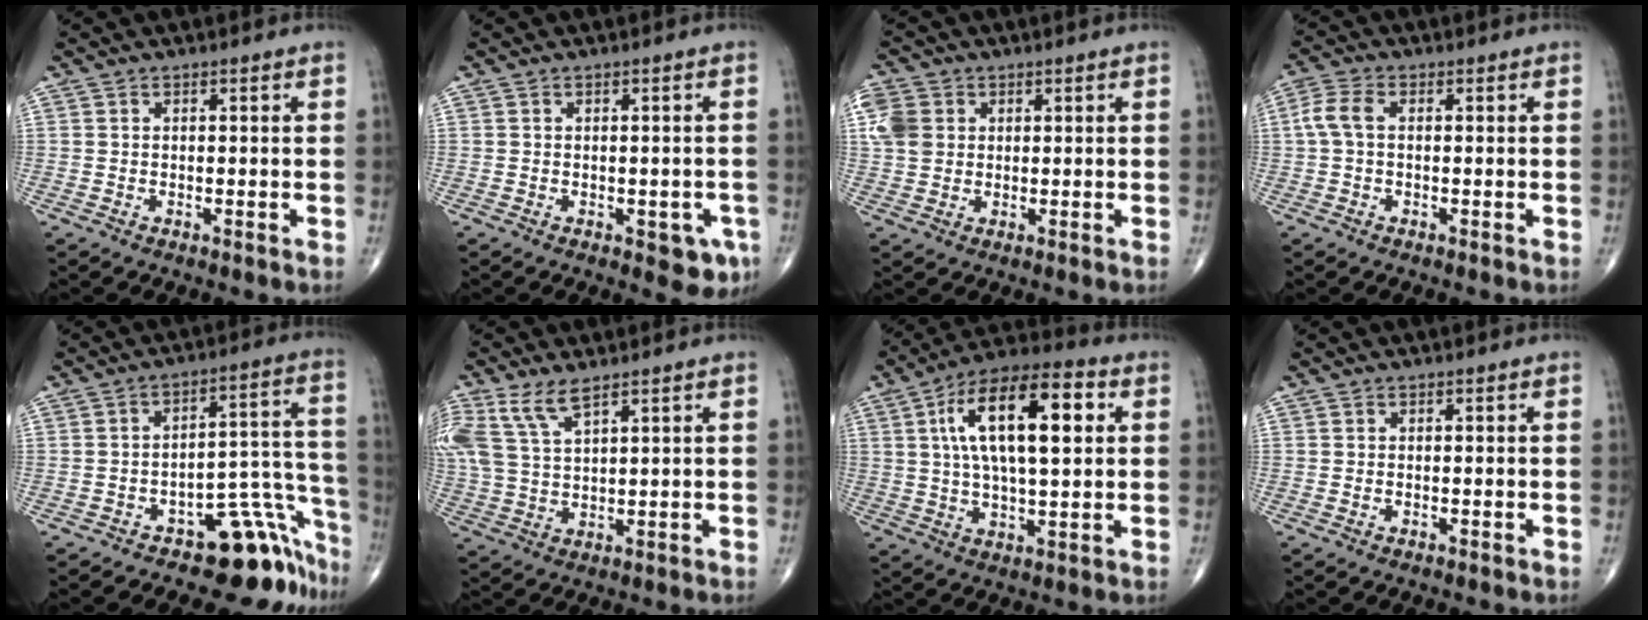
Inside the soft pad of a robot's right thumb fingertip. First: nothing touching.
{"total": 4.9, "force": [-2.0, 2.4, 3.8], "torque": [-0.017, -0.001, -0.021]}
{"total": 7.2, "force": [1.8, 5.9, 3.8], "torque": [-0.080, 0.004, 0.034]}
{"total": 4.5, "force": [0.3, 2.6, 3.6], "torque": [-0.089, 0.013, 0.000]}
{"total": 13.1, "force": [-9.8, 5.9, 6.6], "torque": [-0.002, 0.134, -0.140]}
{"total": 8.9, "force": [5.4, 3.3, 6.3], "torque": [-0.150, -0.005, 0.118]}
{"total": 18.7, "force": [4.7, 7.5, 16.5], "torque": [-0.272, 0.015, 0.071]}
{"total": 0.0}